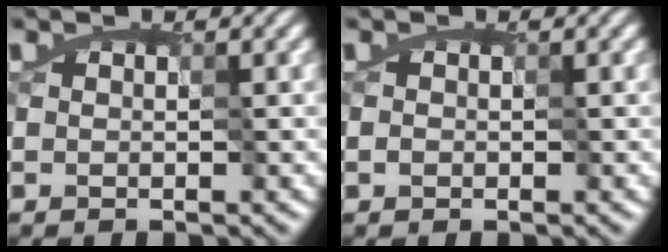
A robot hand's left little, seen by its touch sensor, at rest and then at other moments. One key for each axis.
{"total": 0.5, "fx": 0.0, "fy": 0.5, "fz": 0.2, "tx": -0.002, "ty": 0.003, "tz": -0.001}